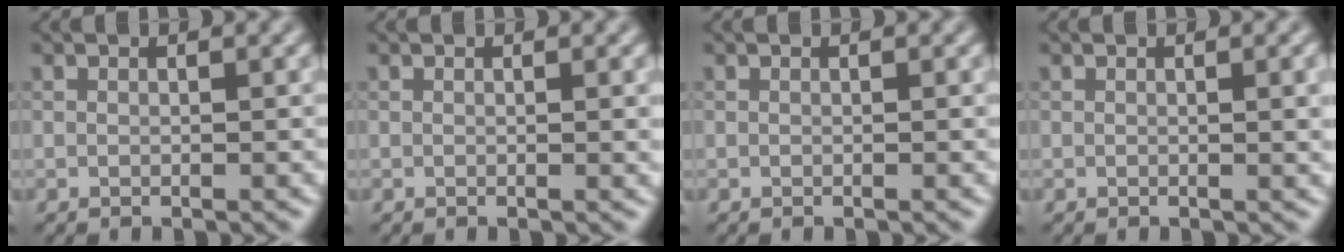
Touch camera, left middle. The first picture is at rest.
{"total": 1.1, "force": [0.1, 0.4, 1.0], "torque": [-0.007, 0.004, 0.001]}
{"total": 0.0}
{"total": 2.3, "force": [0.4, 0.8, 2.2], "torque": [-0.018, 0.008, 0.007]}